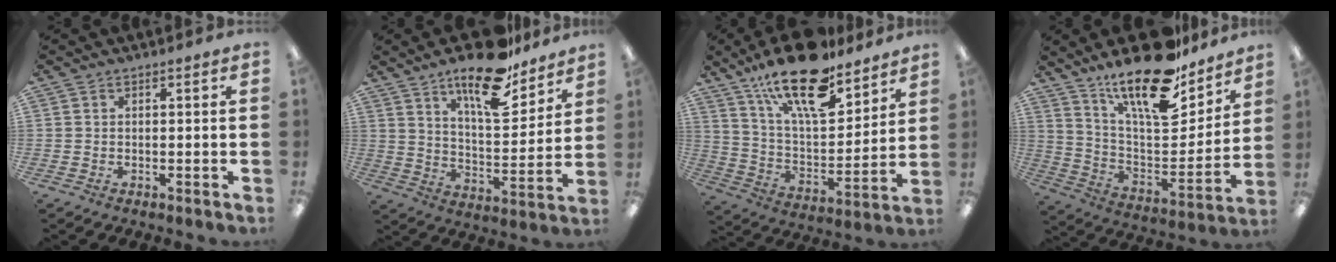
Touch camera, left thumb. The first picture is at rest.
{"total": 18.3, "force": [13.5, 6.5, 10.6], "torque": [-0.162, -0.081, 0.224]}
{"total": 22.3, "force": [15.7, 8.5, 13.5], "torque": [-0.226, -0.090, 0.269]}
{"total": 22.0, "force": [16.8, 7.3, 12.2], "torque": [-0.202, -0.119, 0.289]}